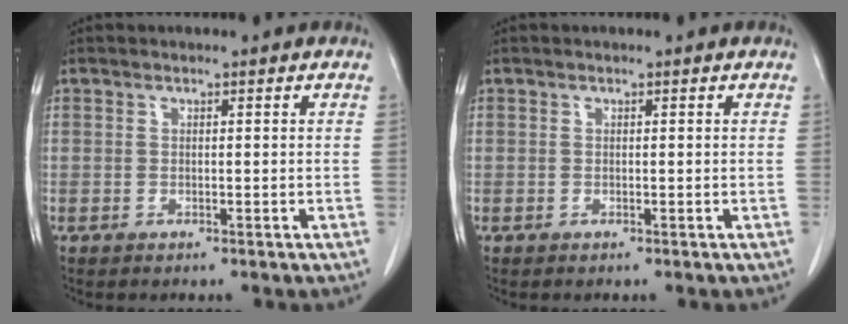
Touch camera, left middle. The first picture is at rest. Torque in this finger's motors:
{"motor_torque": [-0.01, 0.01, 0.01, 0.00]}